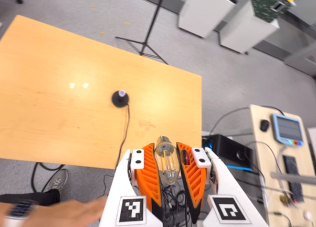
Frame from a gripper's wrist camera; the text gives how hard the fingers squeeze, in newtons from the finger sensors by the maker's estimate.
{"total": 21.7, "left": 24.3, "right": 19.0}